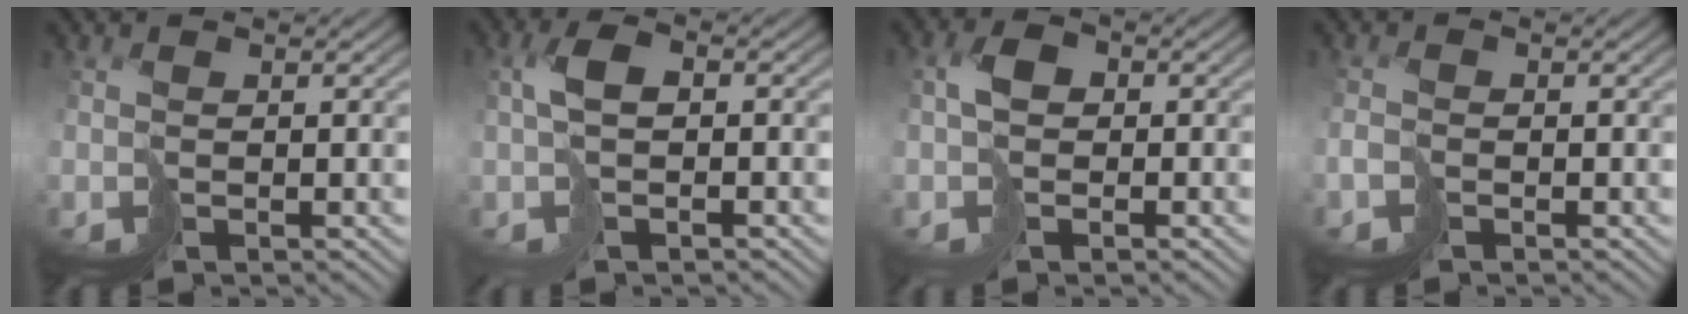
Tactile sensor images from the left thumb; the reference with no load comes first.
{"total": 3.2, "force": [-0.2, 1.5, 2.8], "torque": [-0.062, 0.008, -0.008]}
{"total": 3.1, "force": [-0.5, 2.2, 2.2], "torque": [-0.039, 0.007, -0.018]}
{"total": 1.5, "force": [-1.0, 0.8, 0.7], "torque": [-0.017, 0.000, -0.026]}